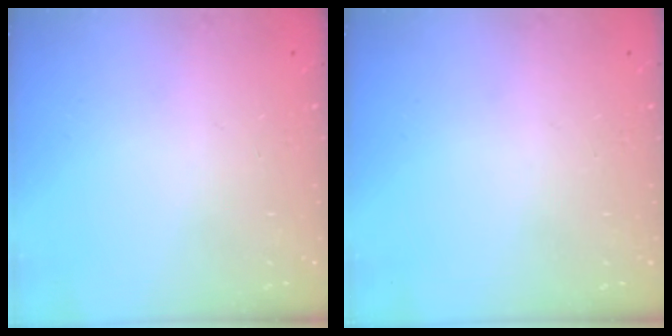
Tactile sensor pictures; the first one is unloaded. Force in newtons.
{"total": 0.0}